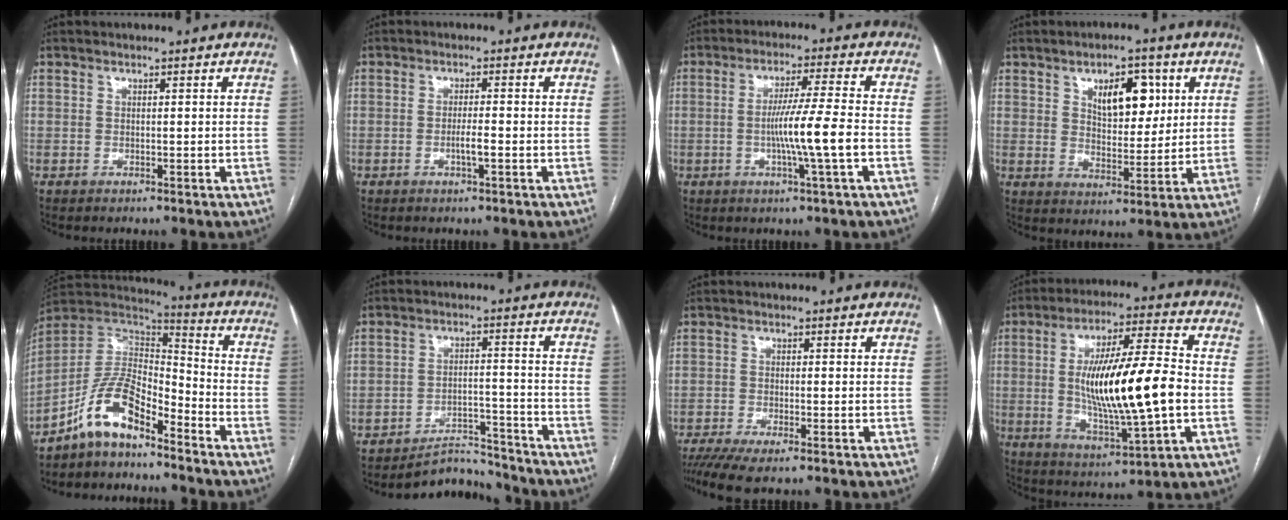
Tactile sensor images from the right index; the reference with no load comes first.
{"total": 2.3, "force": [-0.8, 0.1, 2.2], "torque": [-0.041, -0.001, -0.014]}
{"total": 8.4, "force": [-1.9, -1.1, 8.2], "torque": [-0.146, -0.005, -0.033]}
{"total": 8.7, "force": [3.5, 4.2, 6.8], "torque": [-0.099, 0.006, 0.060]}
{"total": 10.8, "force": [-7.6, 3.7, 6.7], "torque": [-0.137, 0.030, -0.146]}
{"total": 6.5, "force": [-6.3, 1.3, -0.3], "torque": [0.011, 0.025, -0.098]}
{"total": 6.2, "force": [-4.8, 0.6, 4.0], "torque": [-0.066, -0.012, -0.079]}
{"total": 18.7, "force": [-1.0, 2.5, 18.5], "torque": [-0.331, -0.001, -0.015]}